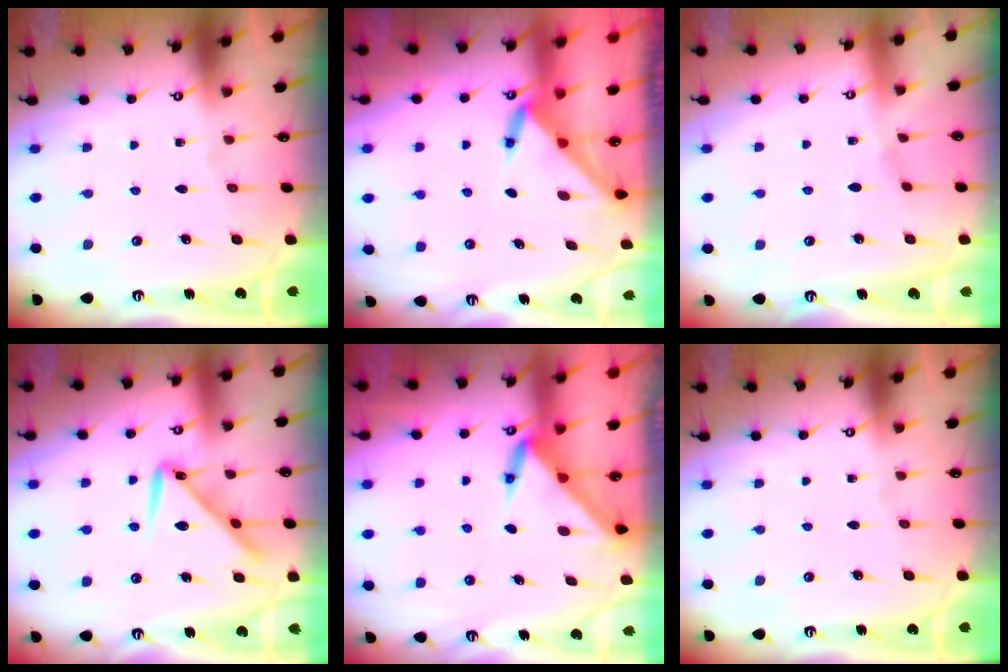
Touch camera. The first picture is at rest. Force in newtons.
{"total": 3.6, "press": 3.5, "slide": 0.3}
{"total": 4.3, "press": 4.3, "slide": 0.7}
{"total": 11.2, "press": 11.2, "slide": 0.6}
{"total": 3.5, "press": 3.5, "slide": 0.1}
{"total": 0.0}